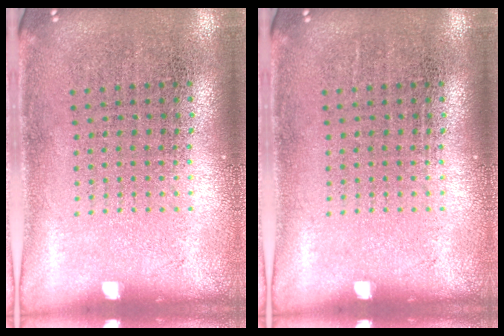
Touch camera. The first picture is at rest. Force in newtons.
{"total": 0.0}